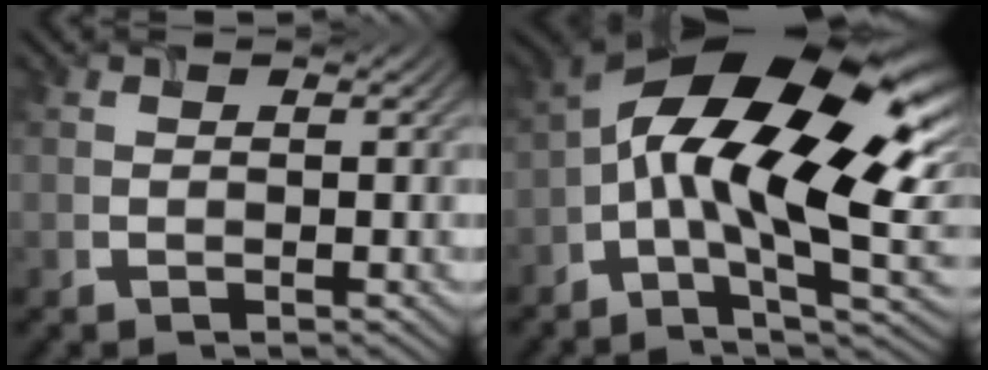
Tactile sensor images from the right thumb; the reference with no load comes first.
{"total": 18.3, "force": [1.4, 7.0, 16.9], "torque": [-0.298, 0.005, 0.016]}